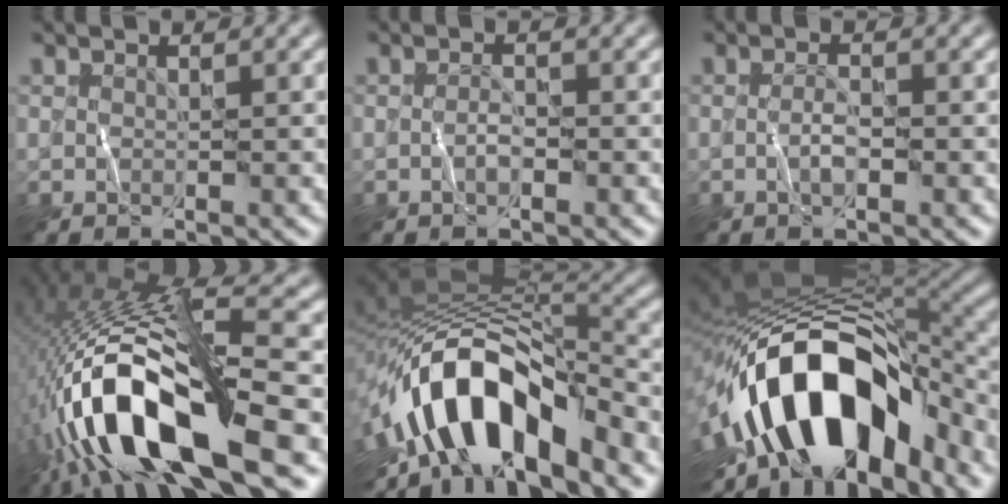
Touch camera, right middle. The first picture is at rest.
{"total": 0.8, "force": [-0.4, 0.2, 0.6], "torque": [-0.013, 0.001, -0.009]}
{"total": 1.2, "force": [-0.4, 0.2, 1.1], "torque": [-0.022, 0.002, -0.012]}
{"total": 14.9, "force": [-5.2, 4.3, 13.3], "torque": [-0.263, 0.012, -0.086]}
{"total": 11.5, "force": [-5.5, 5.2, 8.7], "torque": [-0.136, 0.012, -0.100]}
{"total": 14.7, "force": [-5.2, 7.8, 11.3], "torque": [-0.178, 0.012, -0.094]}